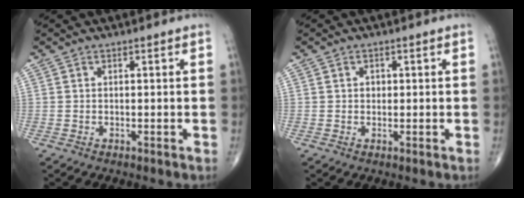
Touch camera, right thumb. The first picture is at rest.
{"total": 1.1, "force": [0.2, 0.9, 0.6], "torque": [-0.005, 0.002, 0.002]}